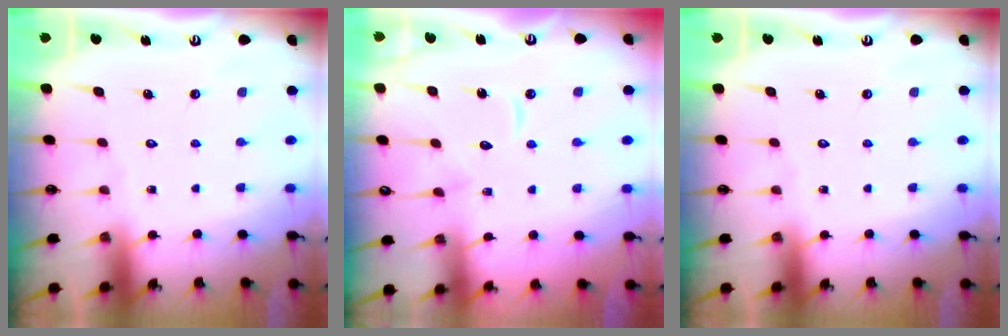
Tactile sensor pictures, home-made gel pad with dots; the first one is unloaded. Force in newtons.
{"total": 9.4, "press": 9.3, "slide": 1.0}
{"total": 0.0}